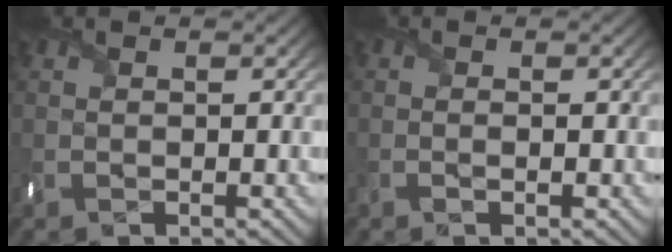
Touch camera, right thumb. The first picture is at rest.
{"total": 0.6, "force": [-0.4, 0.0, 0.4], "torque": [-0.002, -0.002, -0.007]}